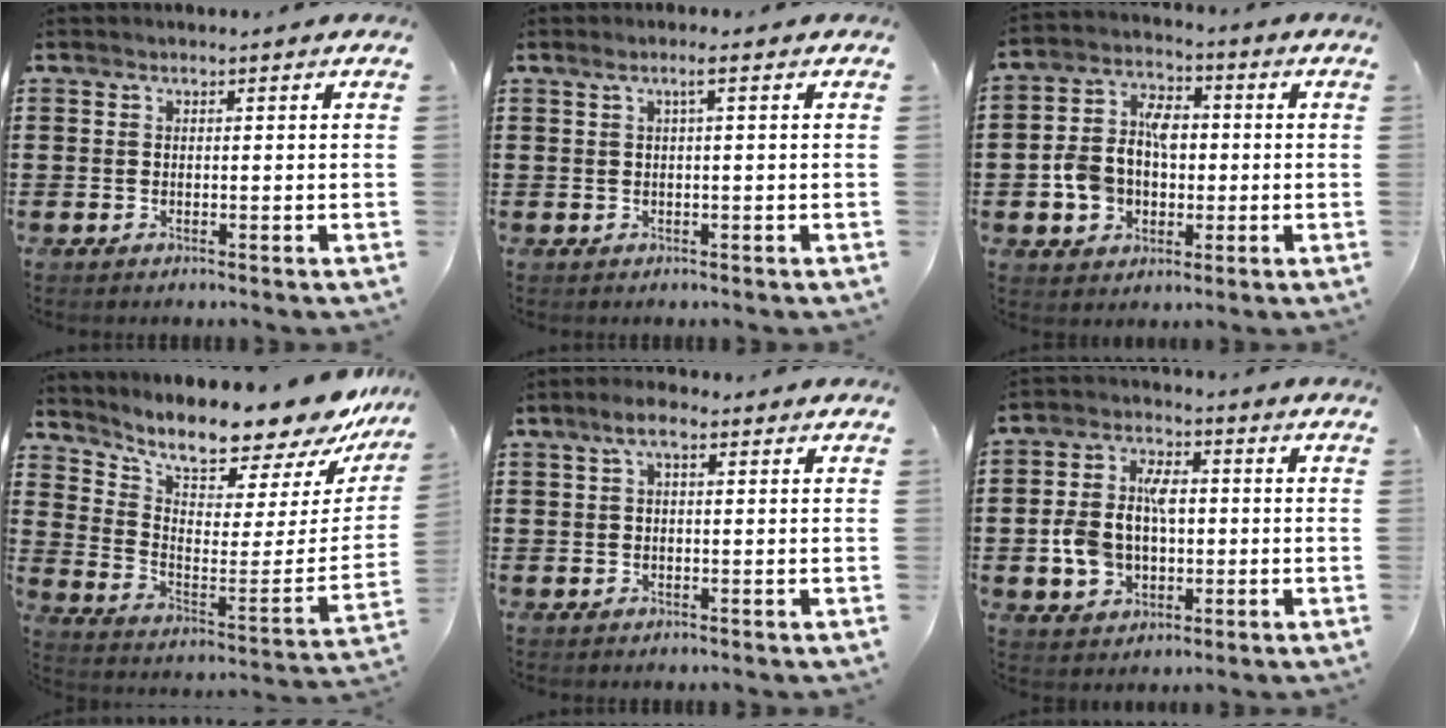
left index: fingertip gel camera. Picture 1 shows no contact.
{"total": 1.8, "force": [0.4, 0.0, 1.7], "torque": [-0.032, 0.003, 0.004]}
{"total": 8.7, "force": [-0.5, 6.8, 5.4], "torque": [-0.134, 0.016, -0.010]}
{"total": 10.7, "force": [9.6, 1.4, 4.5], "torque": [-0.092, -0.096, 0.156]}
{"total": 3.2, "force": [1.1, 1.2, 2.8], "torque": [-0.057, 0.009, 0.017]}
{"total": 8.6, "force": [-0.4, 6.0, 6.2], "torque": [-0.148, 0.013, -0.011]}